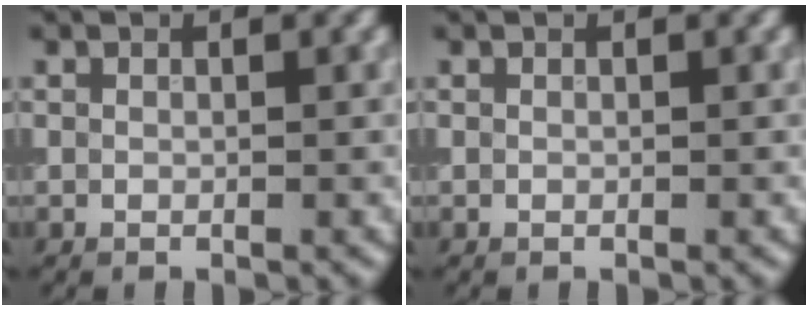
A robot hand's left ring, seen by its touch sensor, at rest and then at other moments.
{"total": 0.0}